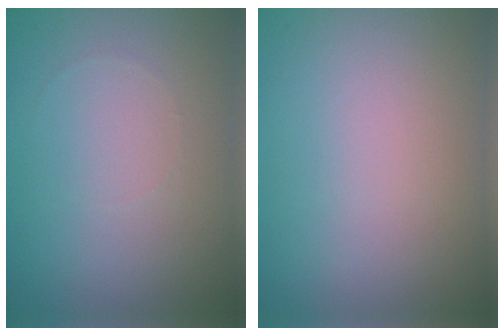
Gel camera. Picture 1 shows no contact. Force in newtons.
{"total": 0.0}